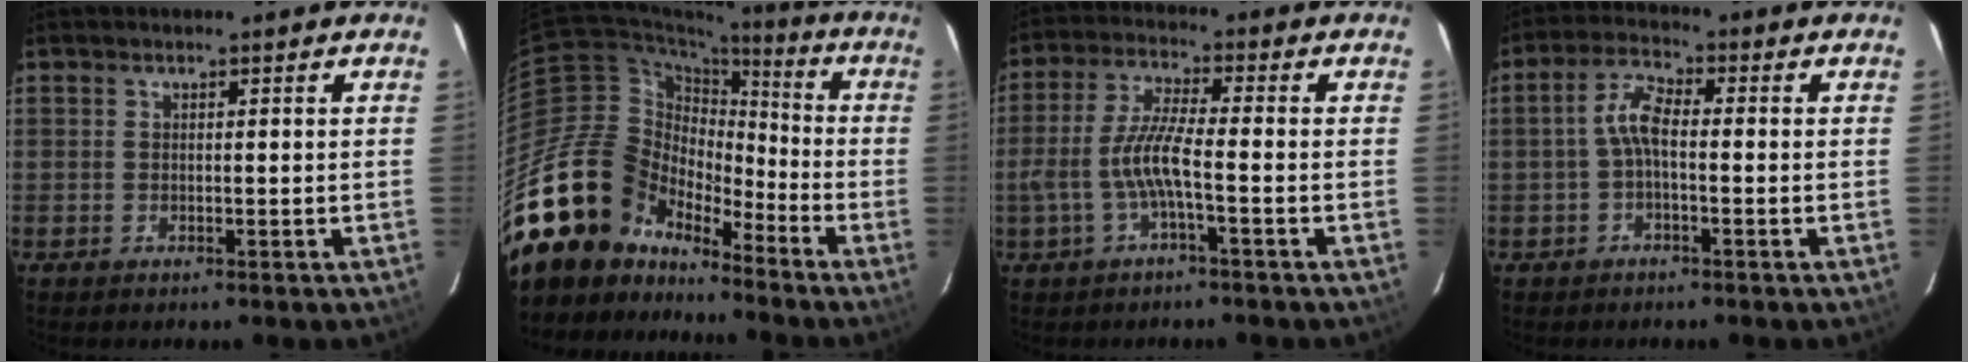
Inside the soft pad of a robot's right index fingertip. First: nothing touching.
{"total": 21.3, "force": [-15.2, 12.9, 7.4], "torque": [-0.155, 0.024, -0.262]}
{"total": 7.3, "force": [-2.4, 0.6, 6.9], "torque": [-0.153, 0.003, -0.041]}
{"total": 4.2, "force": [-1.0, 1.4, 3.8], "torque": [-0.086, 0.016, -0.022]}